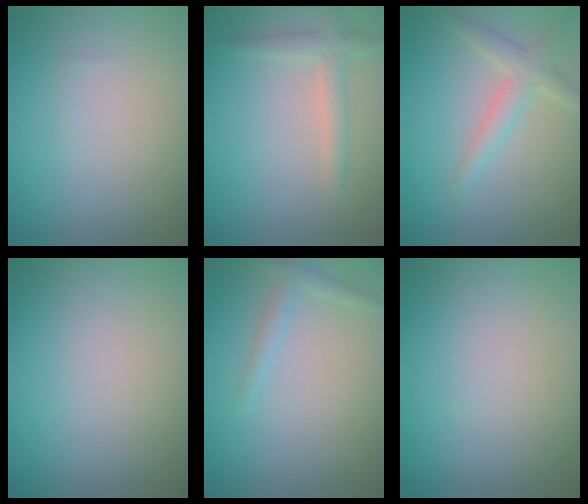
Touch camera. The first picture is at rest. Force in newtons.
{"total": 2.1, "press": 2.1, "slide": 0.1}
{"total": 2.5, "press": 2.5, "slide": 0.1}
{"total": 0.0}
{"total": 1.3, "press": 1.3, "slide": 0.1}
{"total": 0.0}